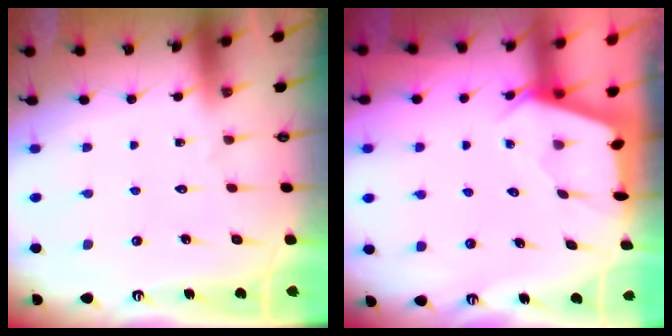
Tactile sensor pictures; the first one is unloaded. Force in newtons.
{"total": 2.4, "press": 2.4, "slide": 0.3}